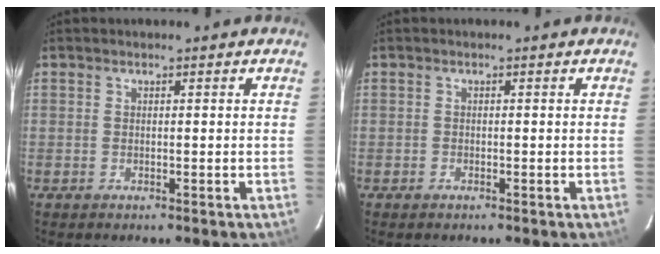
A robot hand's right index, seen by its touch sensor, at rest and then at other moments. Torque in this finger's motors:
{"motor_torque": [0.04, 0.06, 0.06, 0.00]}